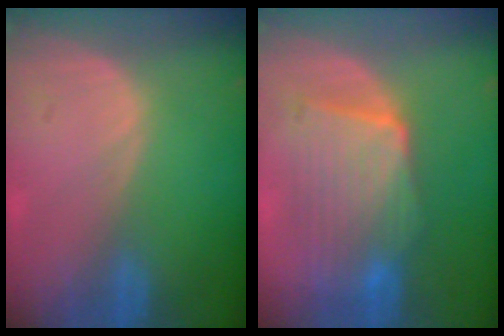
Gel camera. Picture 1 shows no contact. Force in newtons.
{"total": 8.7, "press": 8.5, "slide": 1.9}